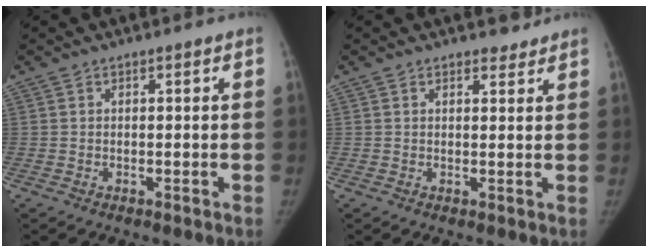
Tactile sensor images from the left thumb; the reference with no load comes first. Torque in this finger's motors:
{"motor_torque": [0.36, -0.31, 0.25, -0.06, 0.00]}